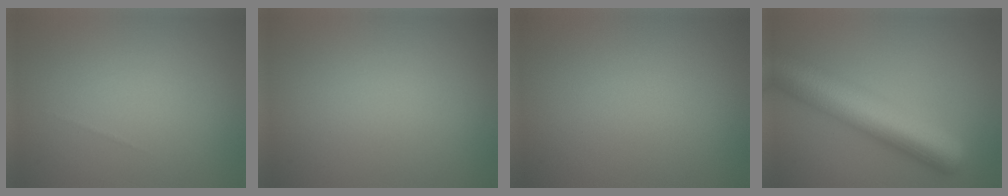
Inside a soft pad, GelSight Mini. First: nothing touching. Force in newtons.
{"total": 0.0}
{"total": 0.0}
{"total": 9.4, "press": 9.4, "slide": 0.3}